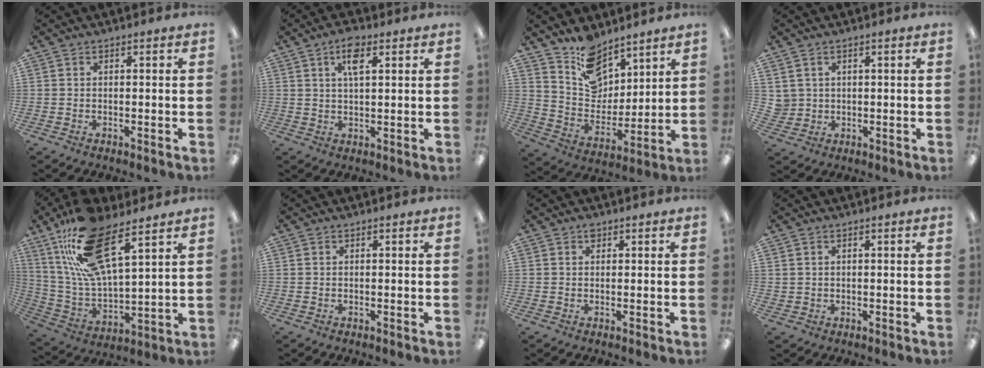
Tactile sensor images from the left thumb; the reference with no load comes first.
{"total": 6.0, "force": [3.2, 2.3, 4.5], "torque": [-0.083, 0.000, 0.051]}
{"total": 12.7, "force": [9.8, 7.3, 3.5], "torque": [-0.066, -0.072, 0.190]}
{"total": 3.1, "force": [1.6, 2.7, 0.1], "torque": [-0.014, 0.001, 0.031]}
{"total": 20.2, "force": [13.2, 6.9, 13.6], "torque": [-0.269, -0.057, 0.230]}
{"total": 0.0}
{"total": 1.3, "force": [0.7, 0.8, 0.7], "torque": [-0.007, -0.001, 0.009]}
{"total": 1.0, "force": [0.4, 0.9, 0.1], "torque": [-0.004, 0.004, 0.007]}